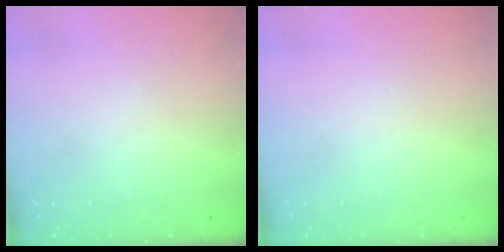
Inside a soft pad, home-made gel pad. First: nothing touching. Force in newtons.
{"total": 0.0}